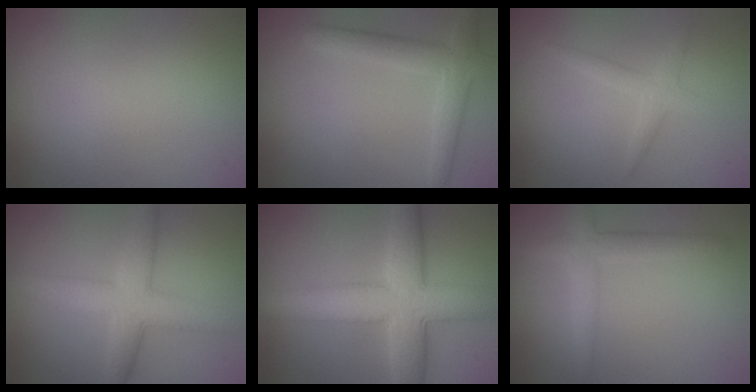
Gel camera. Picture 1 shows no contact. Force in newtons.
{"total": 3.6, "press": 3.6, "slide": 0.1}
{"total": 1.8, "press": 1.8, "slide": 0.1}
{"total": 5.3, "press": 5.3, "slide": 0.0}
{"total": 8.4, "press": 8.4, "slide": 0.2}
{"total": 2.9, "press": 2.8, "slide": 0.1}